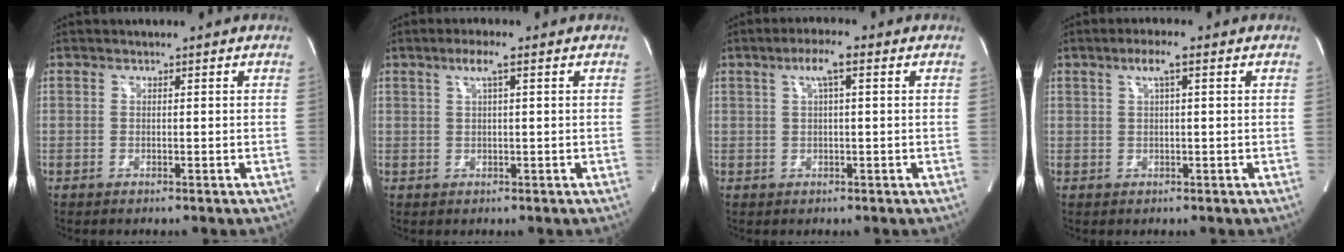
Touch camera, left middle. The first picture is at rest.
{"total": 2.8, "force": [1.5, 0.0, 2.4], "torque": [-0.051, 0.007, 0.026]}
{"total": 3.9, "force": [1.7, 0.3, 3.5], "torque": [-0.065, 0.013, 0.028]}
{"total": 3.1, "force": [1.5, 0.2, 2.7], "torque": [-0.054, 0.009, 0.026]}